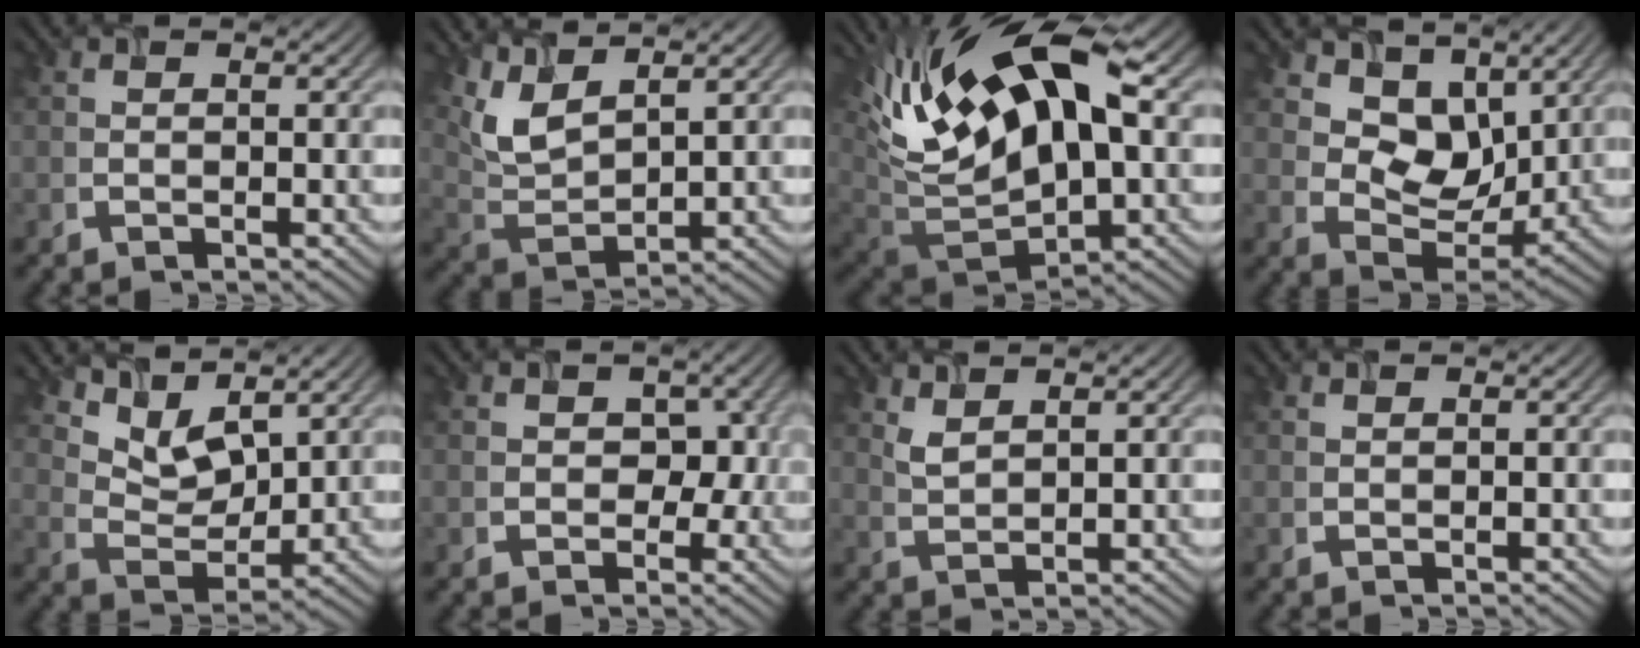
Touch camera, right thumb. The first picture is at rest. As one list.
[{"total": 6.8, "force": [4.3, 2.5, 4.6], "torque": [-0.115, -0.003, 0.095]}, {"total": 18.9, "force": [6.2, 8.4, 15.7], "torque": [-0.328, 0.024, 0.109]}, {"total": 8.2, "force": [4.3, 5.5, 4.4], "torque": [-0.092, -0.016, 0.076]}, {"total": 7.6, "force": [5.8, 3.2, 3.9], "torque": [-0.089, -0.004, 0.106]}, {"total": 3.5, "force": [0.2, 2.8, 2.2], "torque": [-0.032, -0.009, -0.001]}, {"total": 2.3, "force": [1.8, 0.7, 1.3], "torque": [-0.038, -0.002, 0.044]}, {"total": 0.0}]